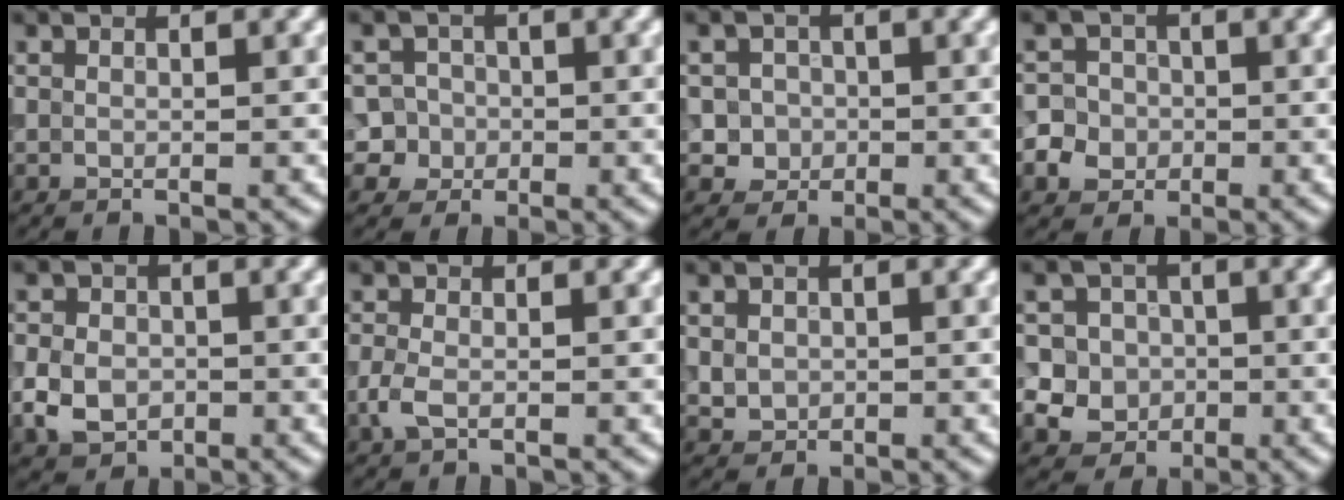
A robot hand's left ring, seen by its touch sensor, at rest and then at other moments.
{"total": 4.5, "force": [-0.8, 4.4, 1.0], "torque": [0.008, 0.021, -0.036]}
{"total": 3.0, "force": [-0.1, 2.9, 0.8], "torque": [0.009, 0.005, -0.009]}
{"total": 4.9, "force": [-1.4, 4.5, 1.3], "torque": [-0.006, 0.008, -0.045]}
{"total": 4.1, "force": [-1.1, 3.2, 2.2], "torque": [-0.046, -0.004, -0.024]}
{"total": 2.0, "force": [-0.7, 1.2, 1.4], "torque": [-0.037, -0.001, -0.019]}
{"total": 1.7, "force": [0.0, 1.5, 0.7], "torque": [-0.009, -0.004, 0.002]}
{"total": 8.0, "force": [-0.1, 7.6, 2.5], "torque": [-0.057, 0.026, -0.024]}